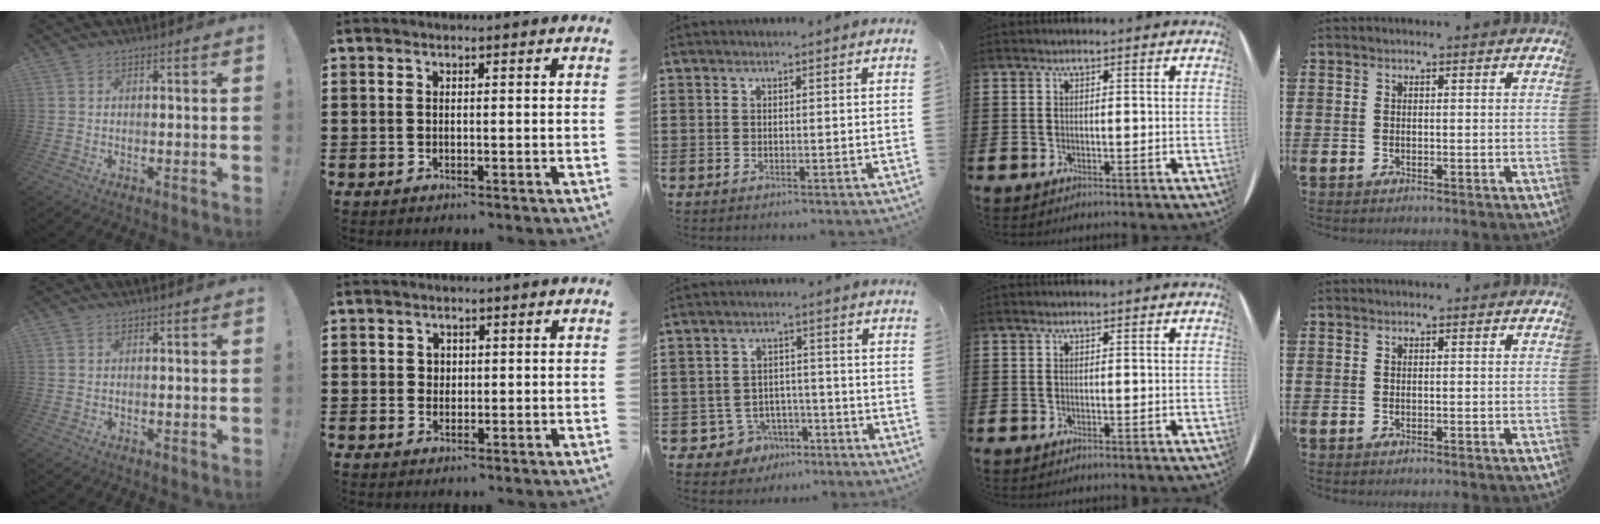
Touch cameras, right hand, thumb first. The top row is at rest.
{"index": {"total": 1.4, "force": [0.5, 1.3, 0.3], "torque": [-0.010, 0.007, 0.009]}, "middle": {"total": 4.6, "force": [-3.4, 3.0, 0.9], "torque": [-0.038, 0.009, -0.071]}}